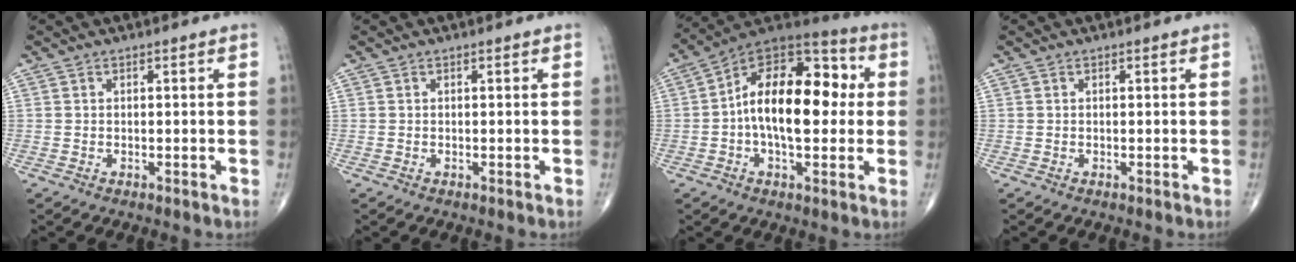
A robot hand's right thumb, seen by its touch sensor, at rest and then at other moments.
{"total": 0.0}
{"total": 19.4, "force": [0.7, 10.4, 16.3], "torque": [-0.238, 0.039, 0.001]}
{"total": 0.0}